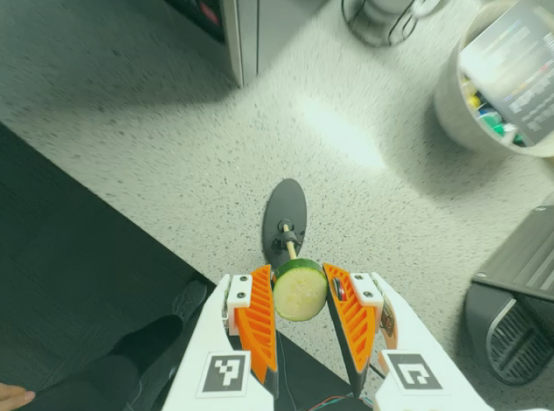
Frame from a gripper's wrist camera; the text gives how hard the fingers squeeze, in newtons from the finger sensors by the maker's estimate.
{"total": 9.9, "left": 10.4, "right": 9.5}